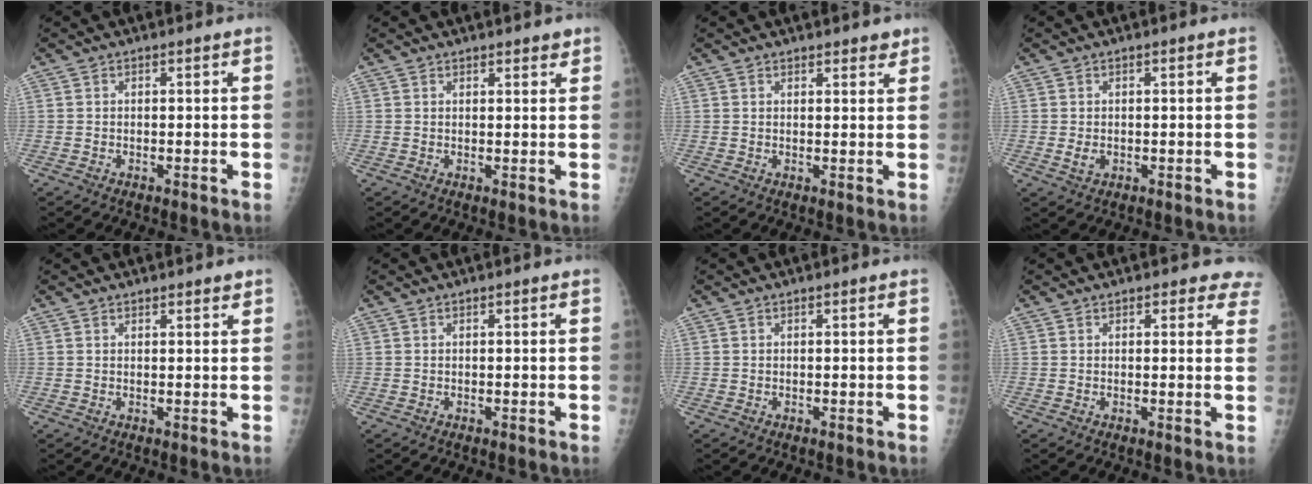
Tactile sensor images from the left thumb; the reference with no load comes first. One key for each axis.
{"total": 1.9, "fx": 1.6, "fy": 0.7, "fz": 0.7, "tx": 0.002, "ty": -0.008, "tz": 0.018}
{"total": 2.5, "fx": 2.1, "fy": 1.0, "fz": 0.9, "tx": 0.007, "ty": -0.010, "tz": 0.023}
{"total": 1.8, "fx": -0.1, "fy": 1.3, "fz": 1.3, "tx": -0.019, "ty": -0.003, "tz": 0.002}
{"total": 1.5, "fx": 1.3, "fy": 0.5, "fz": 0.6, "tx": -0.001, "ty": -0.006, "tz": 0.016}
{"total": 0.0}
{"total": 0.0}
{"total": 4.7, "fx": 3.8, "fy": 2.2, "fz": 1.4, "tx": 0.026, "ty": -0.012, "tz": 0.028}